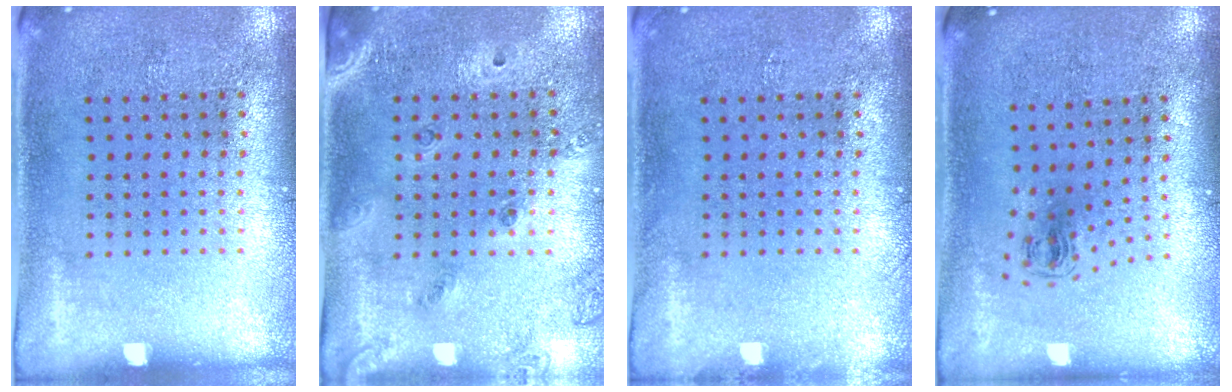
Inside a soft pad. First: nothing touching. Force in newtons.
{"total": 1.5, "press": 1.3, "slide": 0.7}
{"total": 0.7, "press": 0.7, "slide": 0.1}
{"total": 0.7, "press": 0.4, "slide": 0.6}